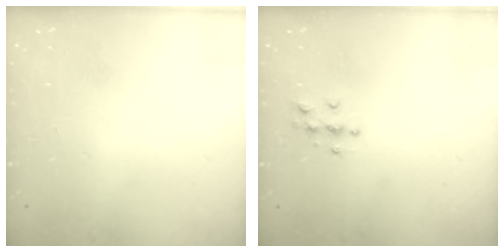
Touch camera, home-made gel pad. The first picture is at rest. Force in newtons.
{"total": 3.8, "press": 3.8, "slide": 0.5}